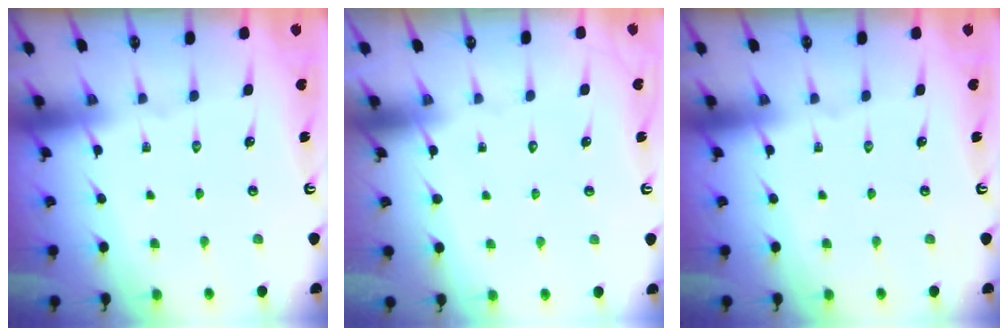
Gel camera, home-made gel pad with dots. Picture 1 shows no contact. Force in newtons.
{"total": 1.6, "press": 1.6, "slide": 0.0}
{"total": 0.0}